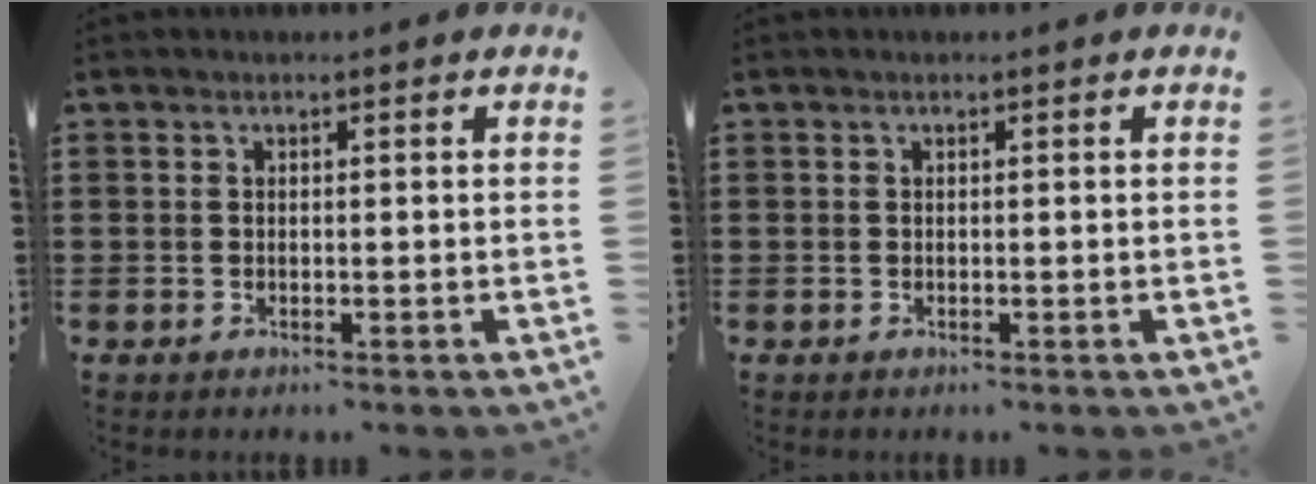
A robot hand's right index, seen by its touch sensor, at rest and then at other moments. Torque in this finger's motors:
{"motor_torque": [-0.16, 0.11, 0.01, -0.01]}